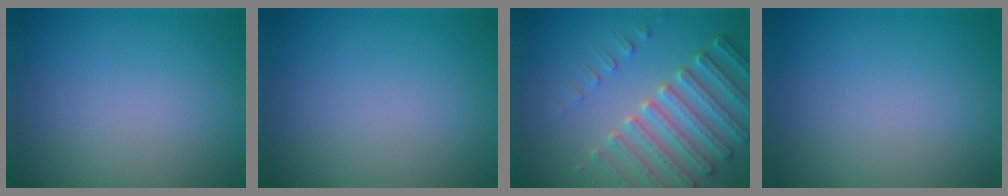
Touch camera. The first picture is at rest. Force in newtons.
{"total": 0.0}
{"total": 5.9, "press": 4.9, "slide": 3.3}
{"total": 0.0}